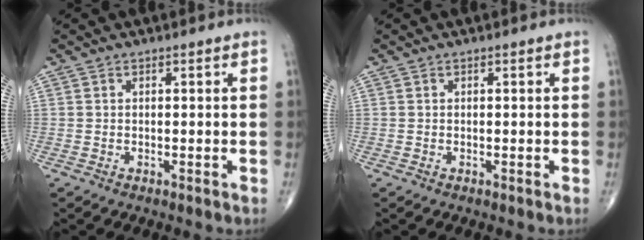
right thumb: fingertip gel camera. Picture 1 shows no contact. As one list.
[{"total": 0.0}]